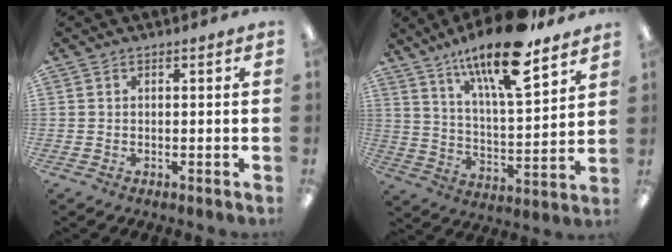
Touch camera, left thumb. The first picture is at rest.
{"total": 18.3, "force": [13.4, 4.5, 11.6], "torque": [-0.199, -0.083, 0.222]}